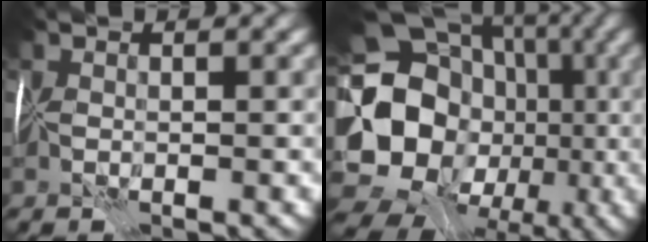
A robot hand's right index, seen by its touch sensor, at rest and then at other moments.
{"total": 19.6, "force": [-4.3, 16.5, 9.7], "torque": [-0.146, 0.000, -0.100]}